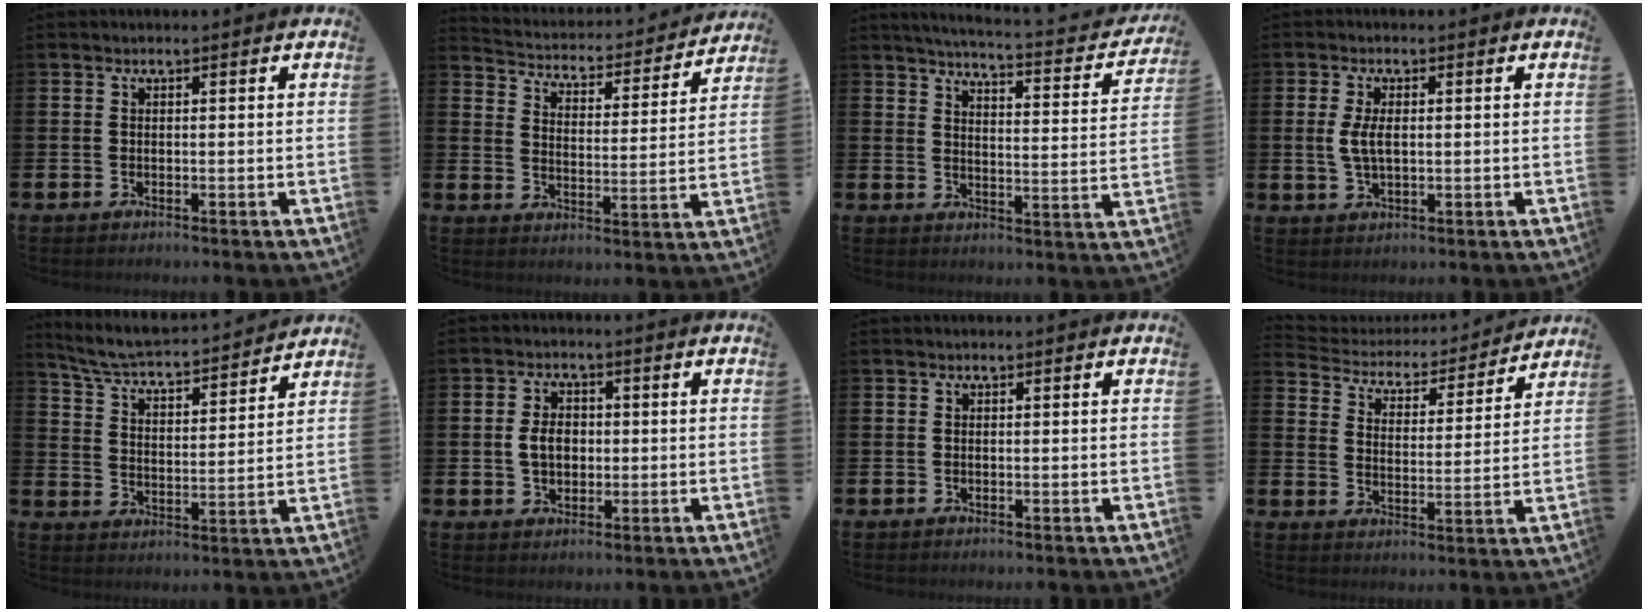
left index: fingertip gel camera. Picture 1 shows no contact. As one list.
[{"total": 4.0, "force": [3.8, 1.1, 0.5], "torque": [-0.034, -0.039, 0.056]}, {"total": 3.7, "force": [3.5, 0.0, 1.1], "torque": [-0.031, -0.038, 0.050]}, {"total": 3.6, "force": [0.5, 1.7, 3.1], "torque": [-0.056, 0.005, 0.006]}, {"total": 5.7, "force": [5.4, 0.5, 1.6], "torque": [-0.057, -0.048, 0.087]}, {"total": 4.0, "force": [0.1, 2.9, 2.7], "torque": [-0.034, 0.003, -0.006]}, {"total": 0.0}, {"total": 4.5, "force": [4.2, 1.4, 0.3], "torque": [-0.035, -0.039, 0.065]}]